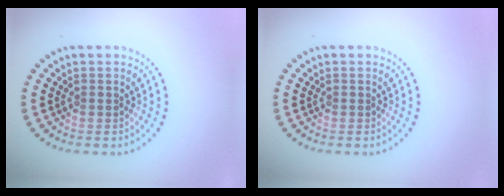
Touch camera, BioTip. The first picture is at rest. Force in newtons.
{"total": 0.0}